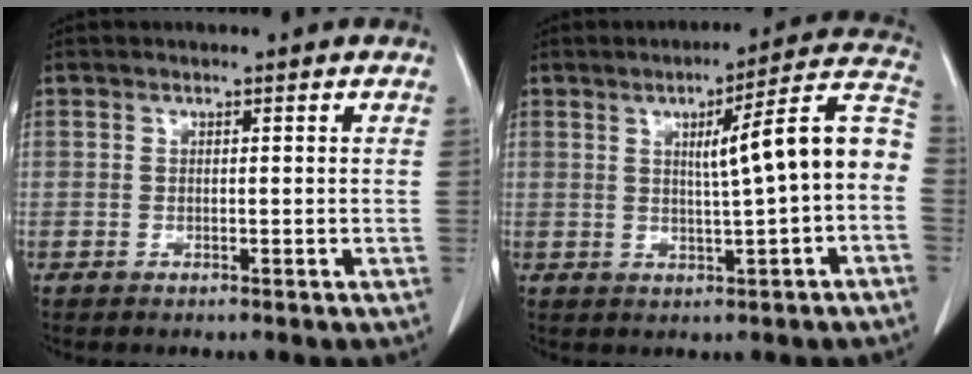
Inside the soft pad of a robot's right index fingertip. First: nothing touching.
{"total": 11.3, "force": [0.1, 0.2, 11.3], "torque": [-0.147, 0.028, -0.003]}